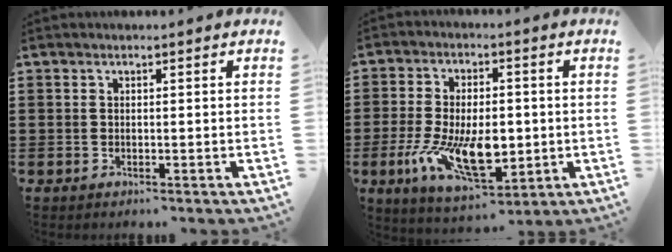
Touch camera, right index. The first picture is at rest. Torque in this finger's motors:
{"motor_torque": [1.67, -0.41, 0.68, 0.21]}